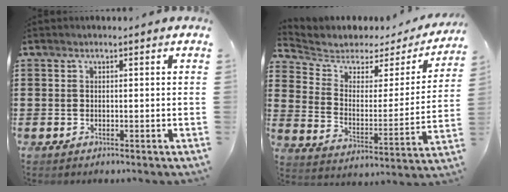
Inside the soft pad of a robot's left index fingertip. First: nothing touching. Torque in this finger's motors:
{"motor_torque": [-0.79, -0.71, 0.02, -0.02]}